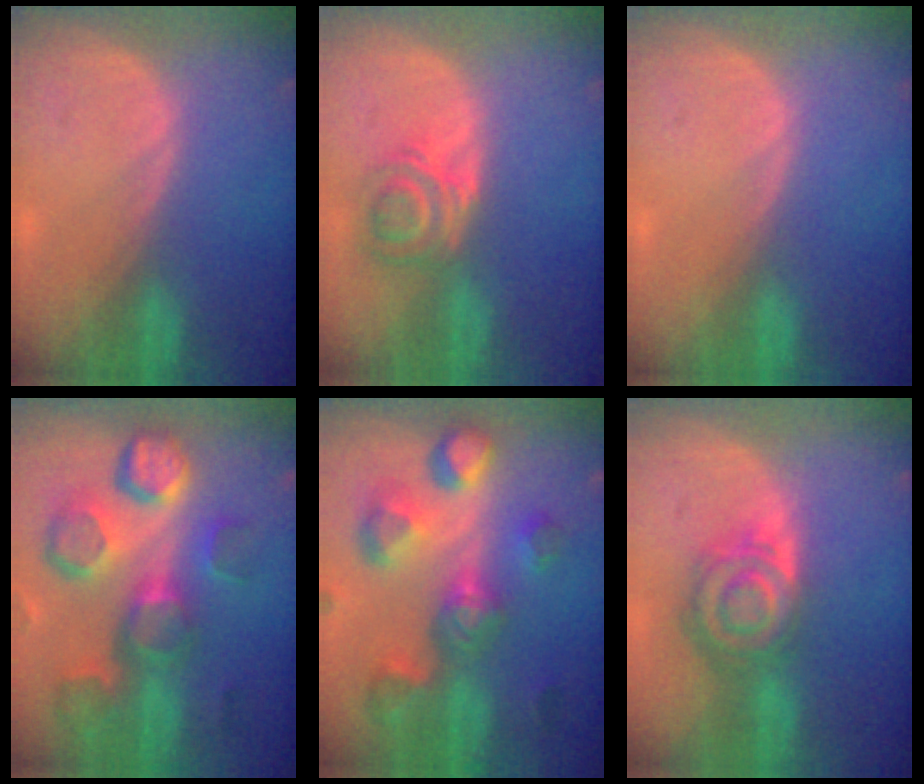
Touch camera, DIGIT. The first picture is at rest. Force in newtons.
{"total": 5.7, "press": 5.1, "slide": 2.5}
{"total": 0.0}
{"total": 12.8, "press": 11.2, "slide": 6.2}
{"total": 11.3, "press": 10.1, "slide": 5.1}
{"total": 8.2, "press": 7.2, "slide": 3.9}